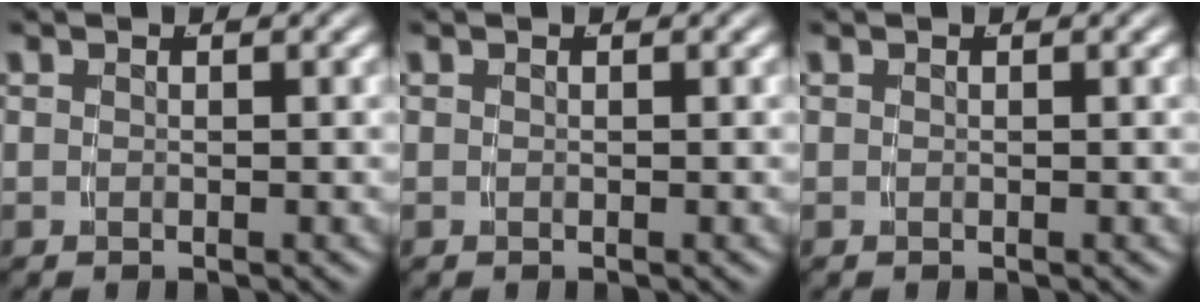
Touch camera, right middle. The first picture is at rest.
{"total": 0.0}
{"total": 0.0}